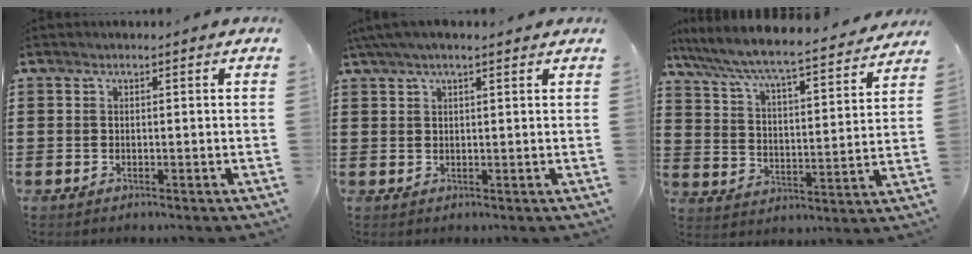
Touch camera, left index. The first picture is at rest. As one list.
[{"total": 3.0, "force": [2.0, 0.5, 2.2], "torque": [-0.046, 0.005, 0.037]}, {"total": 6.0, "force": [5.5, -0.2, 2.2], "torque": [-0.069, -0.045, 0.086]}]